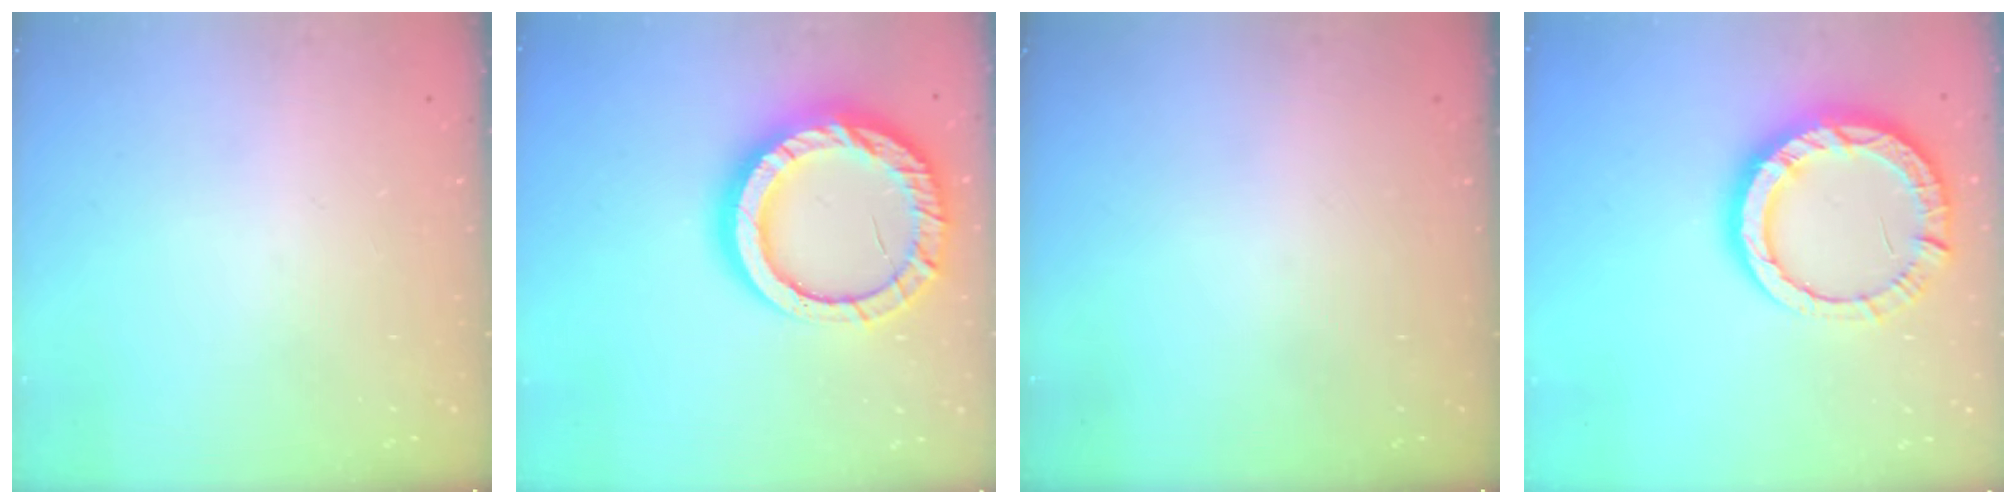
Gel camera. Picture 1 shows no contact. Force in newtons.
{"total": 21.0, "press": 20.9, "slide": 2.1}
{"total": 0.0}
{"total": 12.5, "press": 12.4, "slide": 0.9}